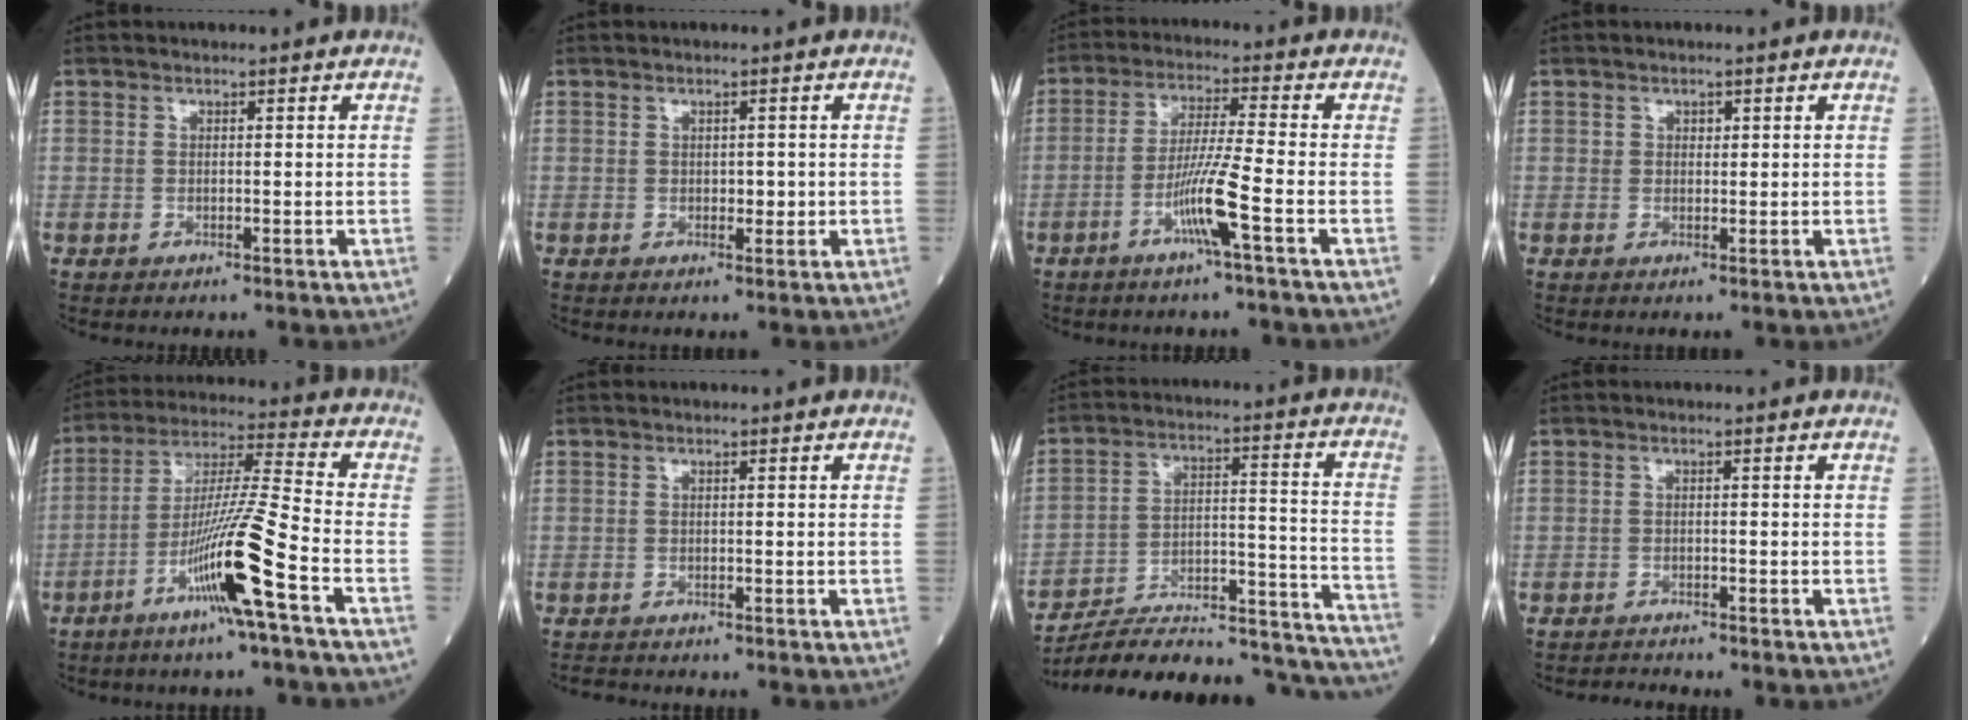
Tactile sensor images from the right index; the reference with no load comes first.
{"total": 1.2, "force": [0.0, 0.8, 0.9], "torque": [-0.008, 0.000, 0.002]}
{"total": 7.4, "force": [-3.2, -1.0, 6.6], "torque": [-0.128, -0.005, -0.065]}
{"total": 1.1, "force": [0.5, 0.9, 0.5], "torque": [-0.004, 0.000, 0.006]}
{"total": 12.8, "force": [-5.9, -1.6, 11.3], "torque": [-0.213, -0.005, -0.113]}
{"total": 1.2, "force": [-1.1, 0.1, -0.1], "torque": [-0.001, -0.005, -0.020]}
{"total": 29.7, "force": [-27.3, 4.3, 10.7], "torque": [-0.099, 0.016, -0.382]}
{"total": 1.8, "force": [-1.7, -0.3, -0.4], "torque": [0.006, -0.009, -0.028]}